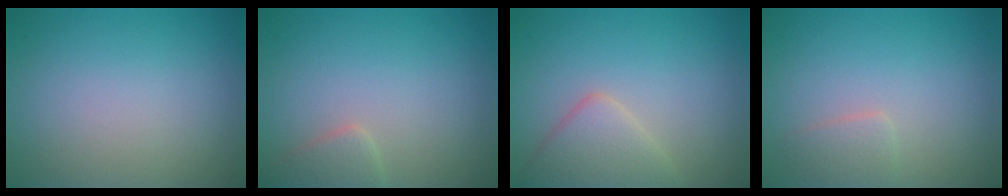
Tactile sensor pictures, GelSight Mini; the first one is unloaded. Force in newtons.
{"total": 1.8, "press": 1.8, "slide": 0.1}
{"total": 3.5, "press": 3.5, "slide": 0.1}
{"total": 1.5, "press": 1.5, "slide": 0.1}